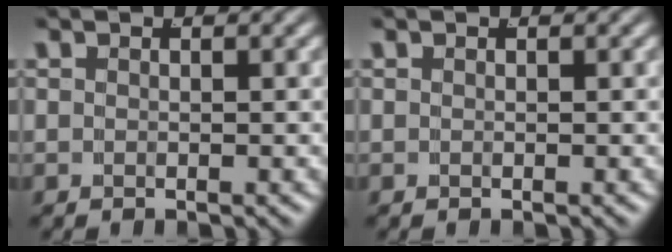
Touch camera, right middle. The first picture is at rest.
{"total": 0.0}